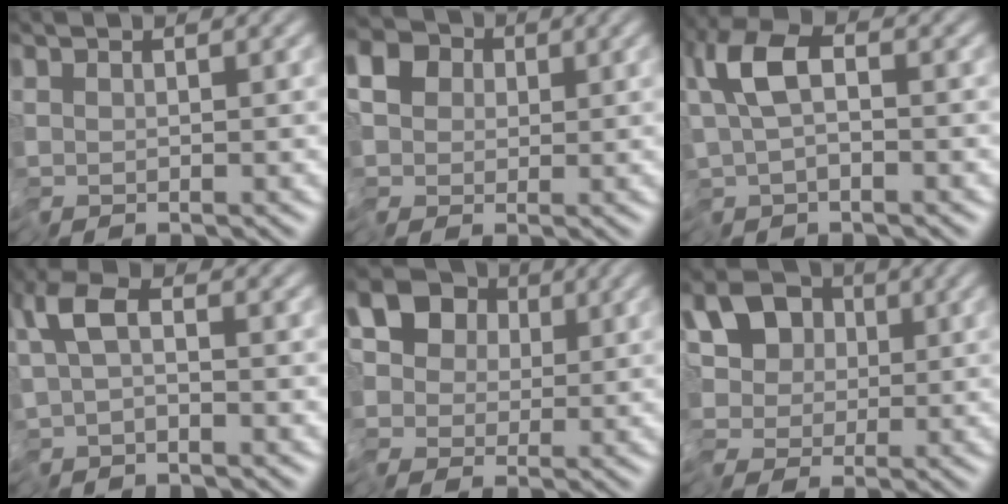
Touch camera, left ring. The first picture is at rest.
{"total": 10.2, "force": [2.1, 8.1, 5.9], "torque": [-0.111, 0.017, 0.001]}
{"total": 4.8, "force": [-1.2, 2.2, 4.1], "torque": [-0.087, 0.001, -0.036]}
{"total": 3.0, "force": [-1.1, 1.5, 2.4], "torque": [-0.052, -0.004, -0.029]}
{"total": 14.4, "force": [1.7, 12.5, 6.9], "torque": [-0.149, 0.014, -0.011]}
{"total": 7.0, "force": [-1.4, 5.5, 4.0], "torque": [-0.037, -0.002, -0.038]}